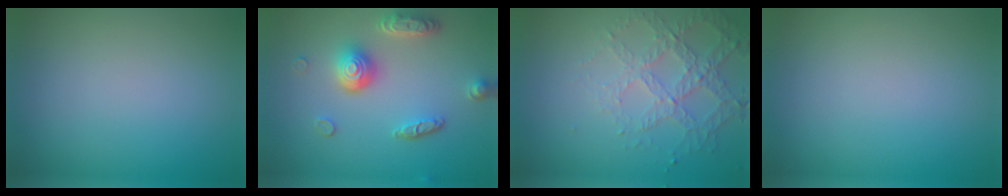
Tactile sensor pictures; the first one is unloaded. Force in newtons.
{"total": 4.9, "press": 3.7, "slide": 3.2}
{"total": 4.3, "press": 3.2, "slide": 2.9}
{"total": 0.0}